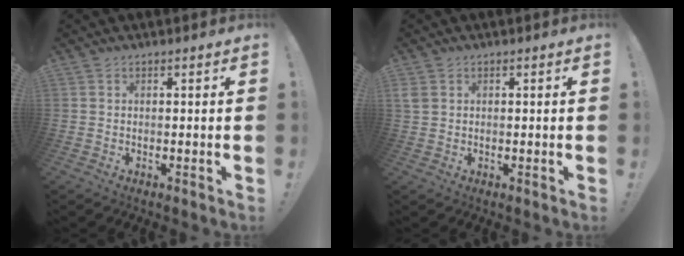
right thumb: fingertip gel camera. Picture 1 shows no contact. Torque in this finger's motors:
{"motor_torque": [0.06, 0.86, -0.17, 0.05, 0.00]}